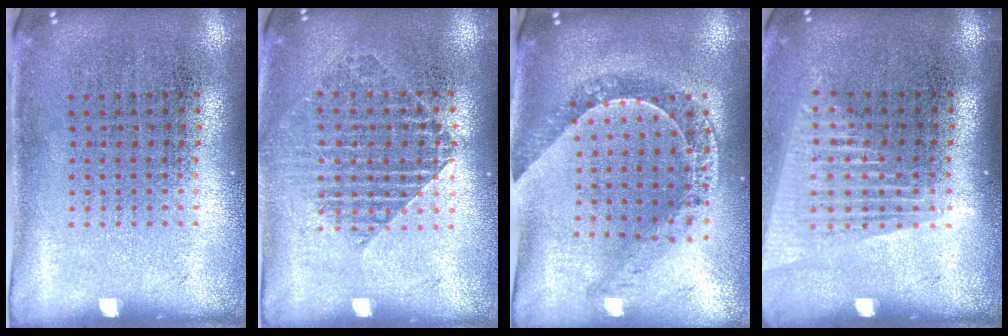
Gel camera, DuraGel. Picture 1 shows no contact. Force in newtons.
{"total": 1.4, "press": 1.3, "slide": 0.5}
{"total": 1.2, "press": 1.2, "slide": 0.2}
{"total": 1.6, "press": 1.4, "slide": 0.7}